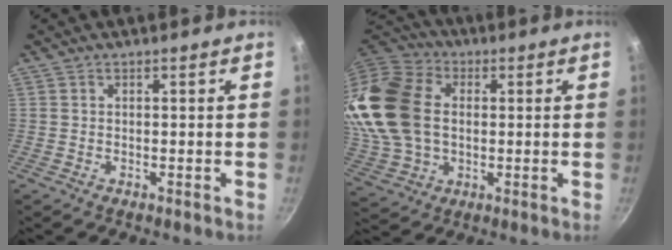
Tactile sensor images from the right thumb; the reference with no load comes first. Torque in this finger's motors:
{"motor_torque": [1.46, 3.13, 2.39, 0.24, 0.82]}